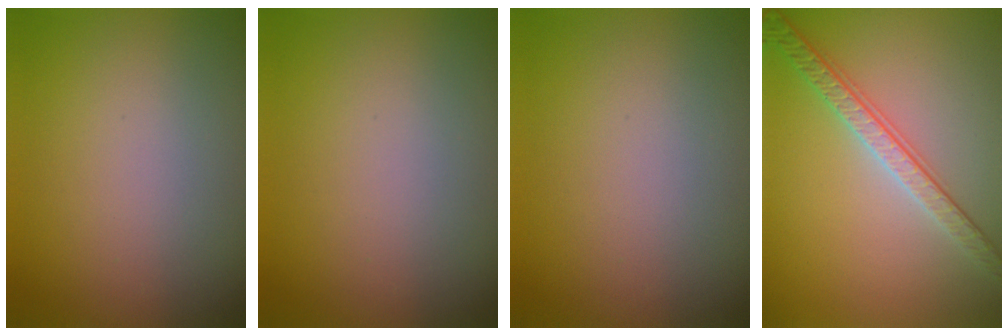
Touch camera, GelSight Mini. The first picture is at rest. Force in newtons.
{"total": 0.0}
{"total": 0.0}
{"total": 3.6, "press": 3.3, "slide": 1.6}